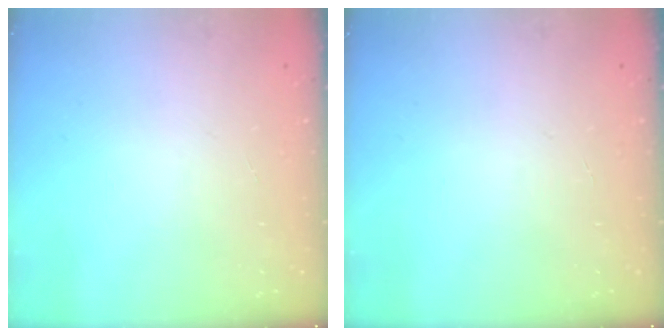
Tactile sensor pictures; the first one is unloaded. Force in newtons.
{"total": 0.0}